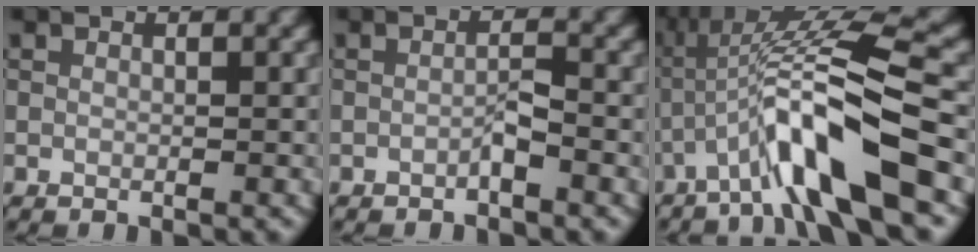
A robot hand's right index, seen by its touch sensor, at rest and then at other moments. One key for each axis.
{"total": 1.3, "fx": -0.7, "fy": 0.1, "fz": 1.0, "tx": -0.017, "ty": 0.006, "tz": -0.014}
{"total": 9.7, "fx": -4.2, "fy": 1.4, "fz": 8.6, "tx": -0.154, "ty": 0.019, "tz": -0.079}